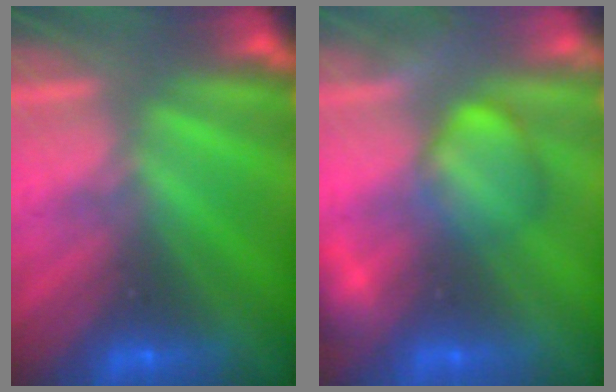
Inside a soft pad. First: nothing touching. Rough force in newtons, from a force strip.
{"total": 2.4}